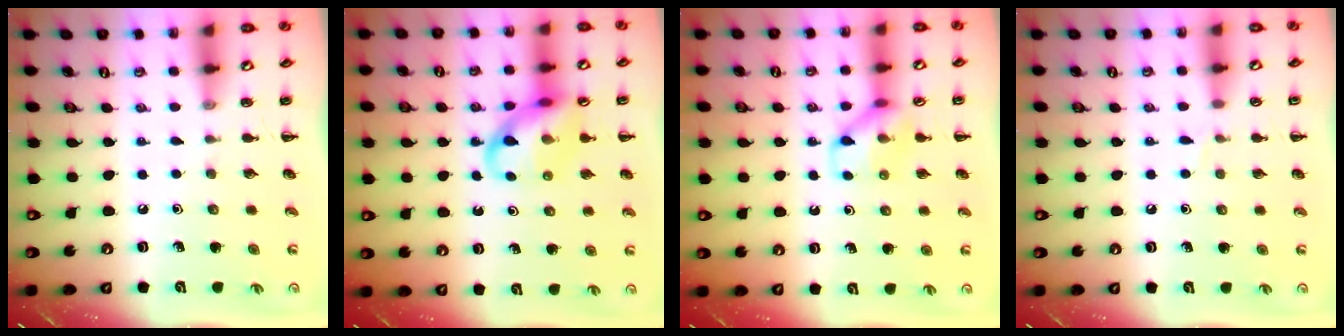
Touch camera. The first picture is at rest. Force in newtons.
{"total": 12.6, "press": 12.4, "slide": 1.9}
{"total": 9.6, "press": 9.6, "slide": 0.3}
{"total": 2.7, "press": 2.5, "slide": 1.0}